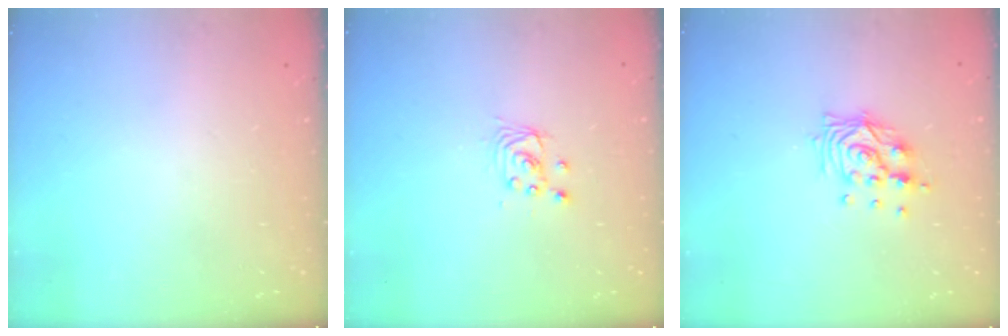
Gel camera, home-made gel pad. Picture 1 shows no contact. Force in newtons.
{"total": 2.9, "press": 2.9, "slide": 0.1}
{"total": 11.1, "press": 11.1, "slide": 0.9}